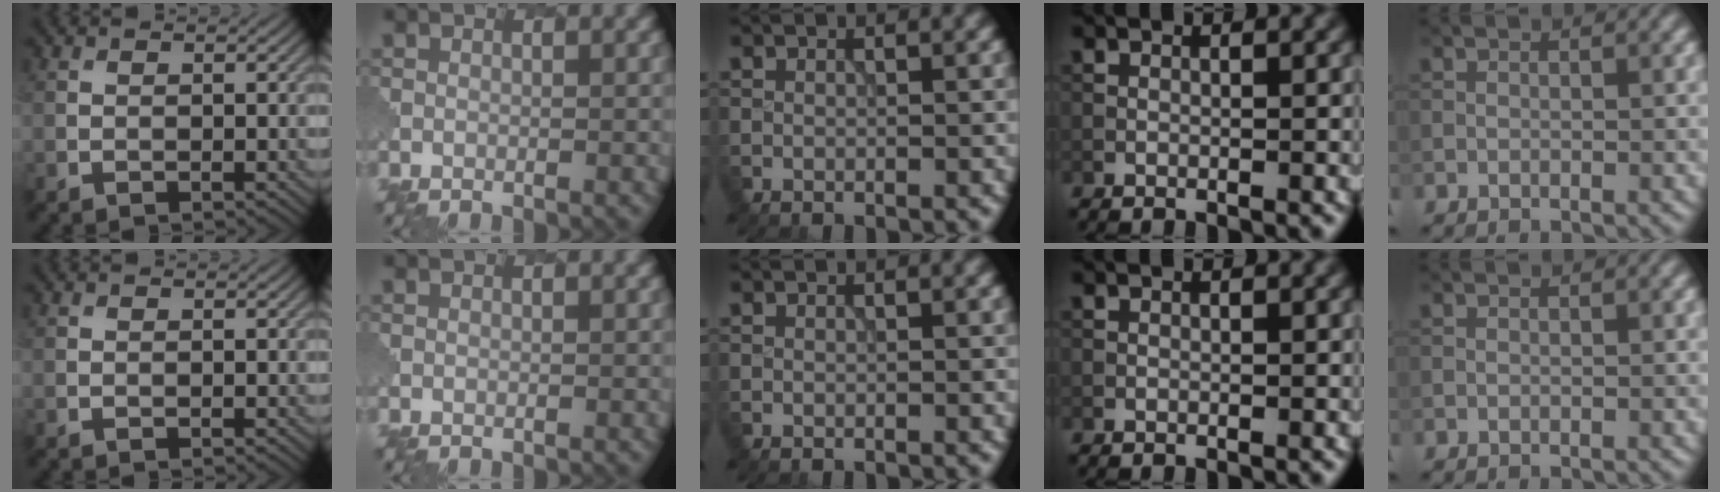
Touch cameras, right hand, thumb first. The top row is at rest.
{}